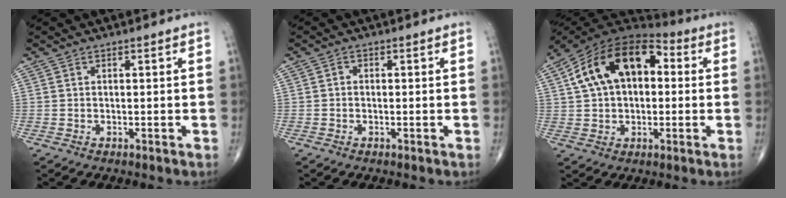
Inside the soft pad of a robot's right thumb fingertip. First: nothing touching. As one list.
[{"total": 0.6, "force": [-0.2, 0.5, 0.3], "torque": [0.003, 0.003, -0.009]}, {"total": 18.3, "force": [3.6, 11.4, 13.9], "torque": [-0.220, 0.033, 0.049]}]